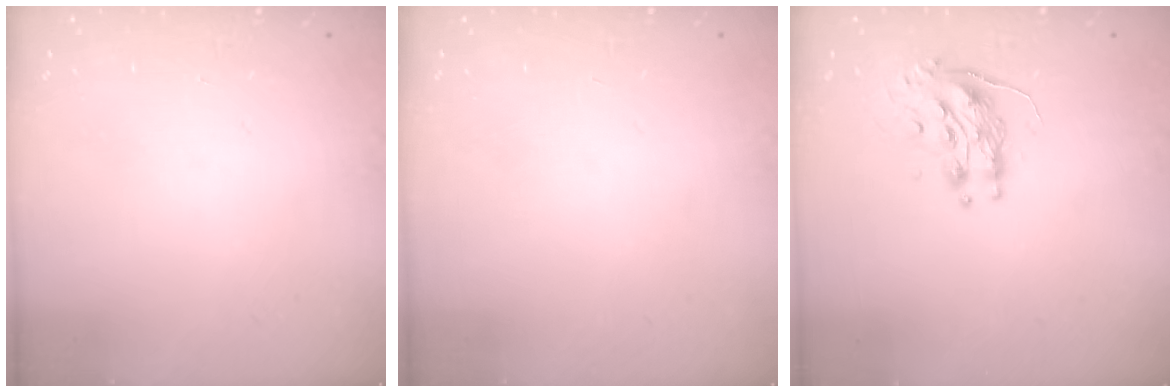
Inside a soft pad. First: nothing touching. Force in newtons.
{"total": 0.0}
{"total": 9.2, "press": 9.2, "slide": 0.6}